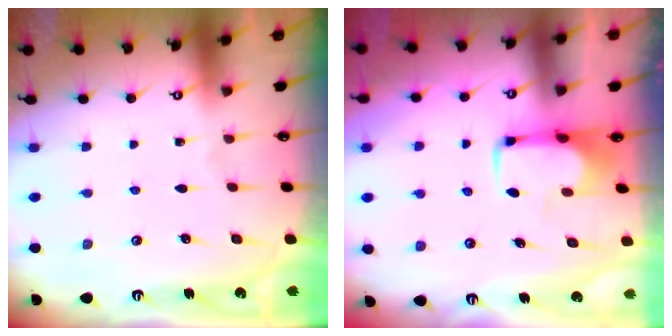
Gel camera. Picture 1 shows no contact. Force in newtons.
{"total": 2.0, "press": 1.9, "slide": 0.4}